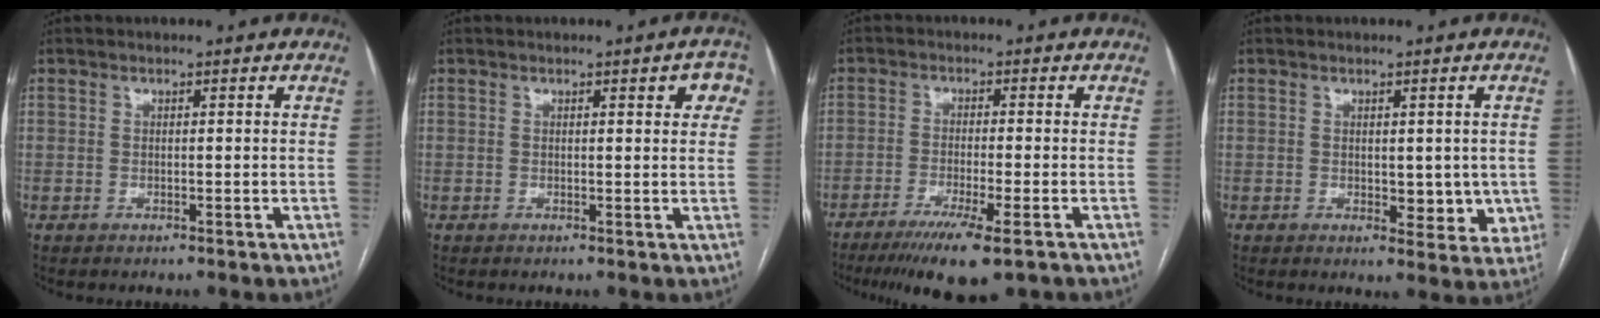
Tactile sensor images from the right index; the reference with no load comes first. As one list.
[{"total": 3.7, "force": [1.6, 1.0, 3.2], "torque": [-0.025, 0.005, 0.013]}, {"total": 9.6, "force": [-6.4, 0.7, 7.1], "torque": [-0.114, -0.024, -0.097]}, {"total": 5.6, "force": [0.0, 3.1, 4.7], "torque": [-0.037, -0.006, 0.007]}]